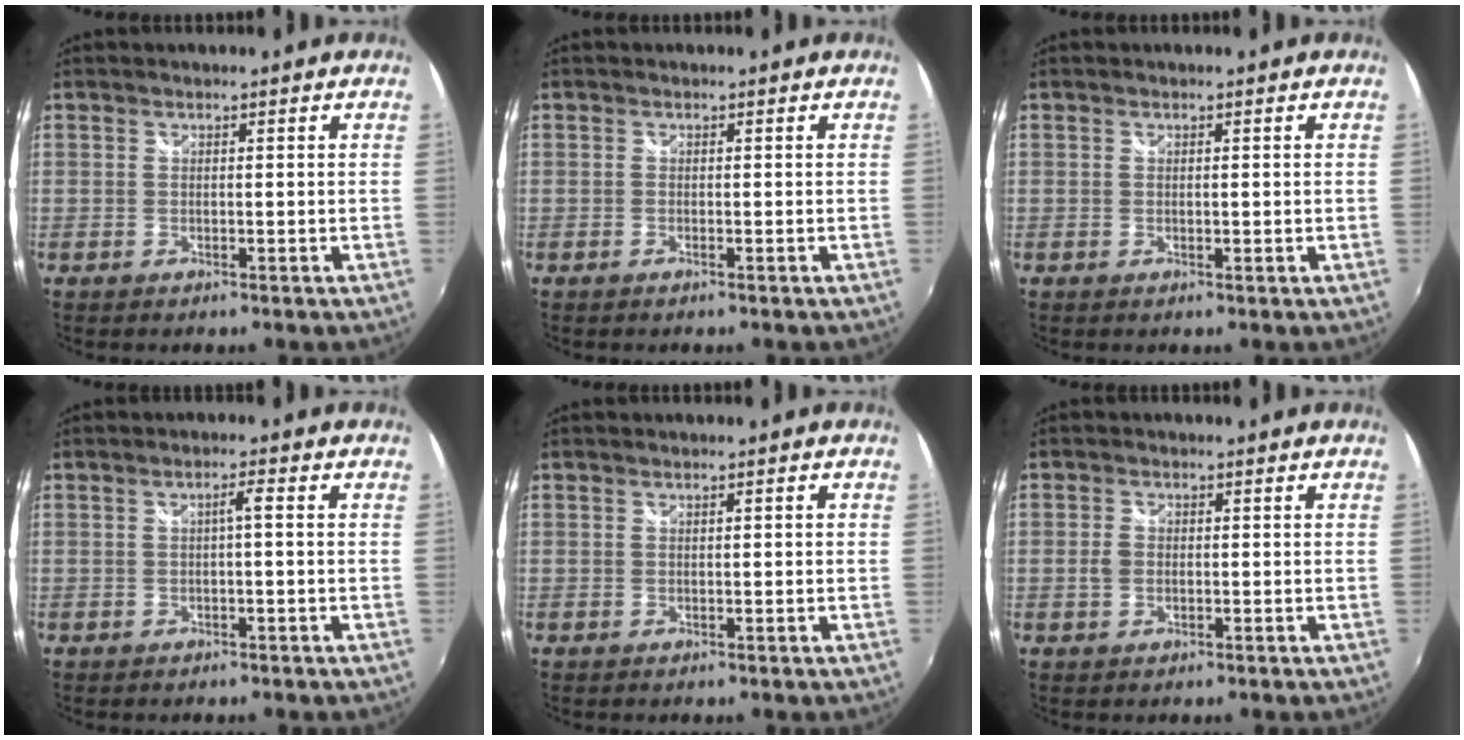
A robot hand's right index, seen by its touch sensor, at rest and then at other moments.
{"total": 0.0}
{"total": 0.8, "force": [0.3, 0.2, 0.7], "torque": [-0.009, 0.000, 0.006]}
{"total": 1.7, "force": [-0.2, 0.0, 1.6], "torque": [-0.028, 0.006, -0.003]}
{"total": 0.8, "force": [0.0, 0.2, 0.7], "torque": [-0.010, 0.004, 0.000]}
{"total": 2.1, "force": [-0.2, 1.7, 1.2], "torque": [-0.026, 0.000, -0.004]}